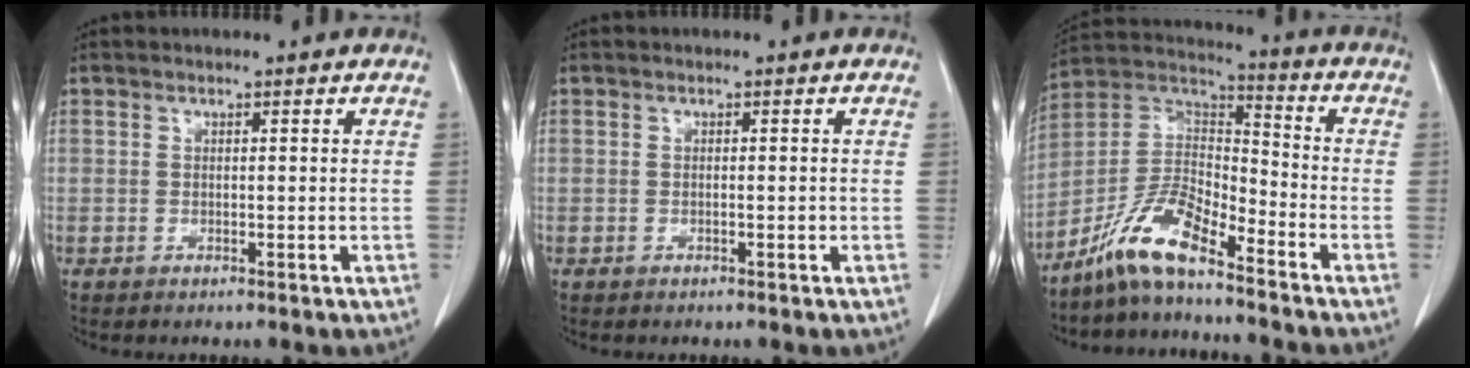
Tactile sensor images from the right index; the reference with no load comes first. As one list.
[{"total": 0.7, "force": [-0.1, 0.2, 0.7], "torque": [-0.012, -0.001, -0.001]}, {"total": 10.5, "force": [-8.1, 2.3, 6.2], "torque": [-0.130, 0.021, -0.156]}]